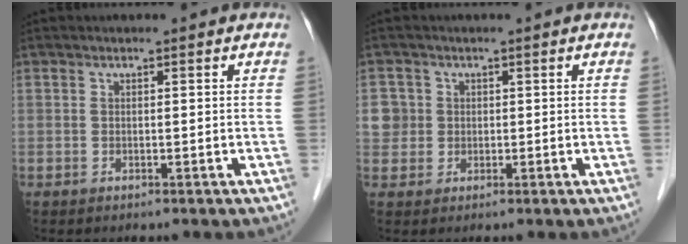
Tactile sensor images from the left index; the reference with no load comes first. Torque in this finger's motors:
{"motor_torque": [0.00, 0.05, -0.02, -0.01]}